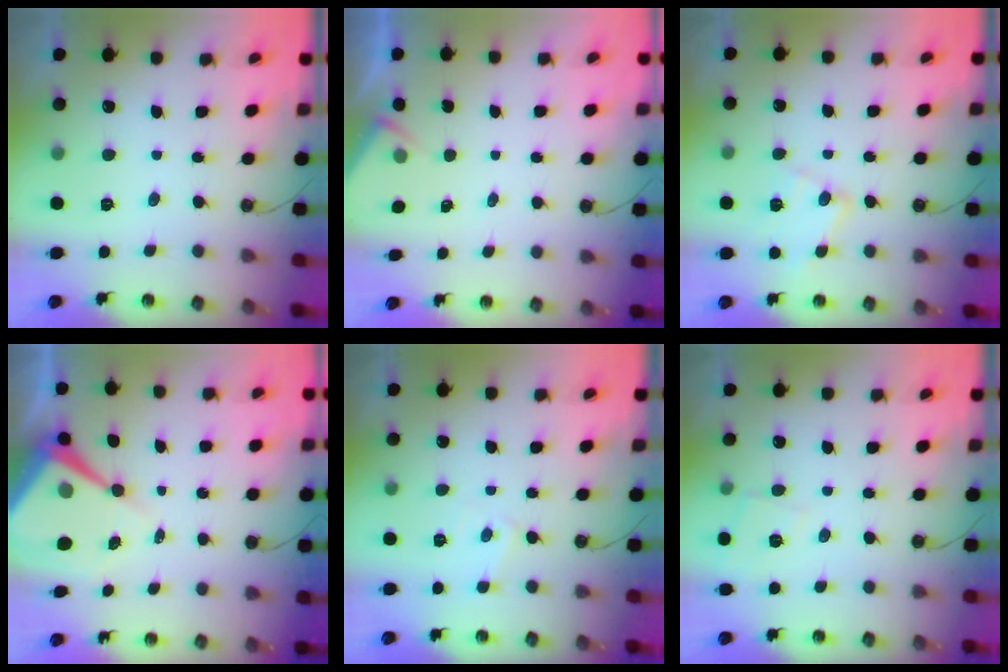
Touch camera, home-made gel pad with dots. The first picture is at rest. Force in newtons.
{"total": 2.0, "press": 1.9, "slide": 0.4}
{"total": 10.3, "press": 10.2, "slide": 0.8}
{"total": 9.4, "press": 9.3, "slide": 0.8}
{"total": 3.6, "press": 3.6, "slide": 0.5}
{"total": 5.6, "press": 5.6, "slide": 0.7}